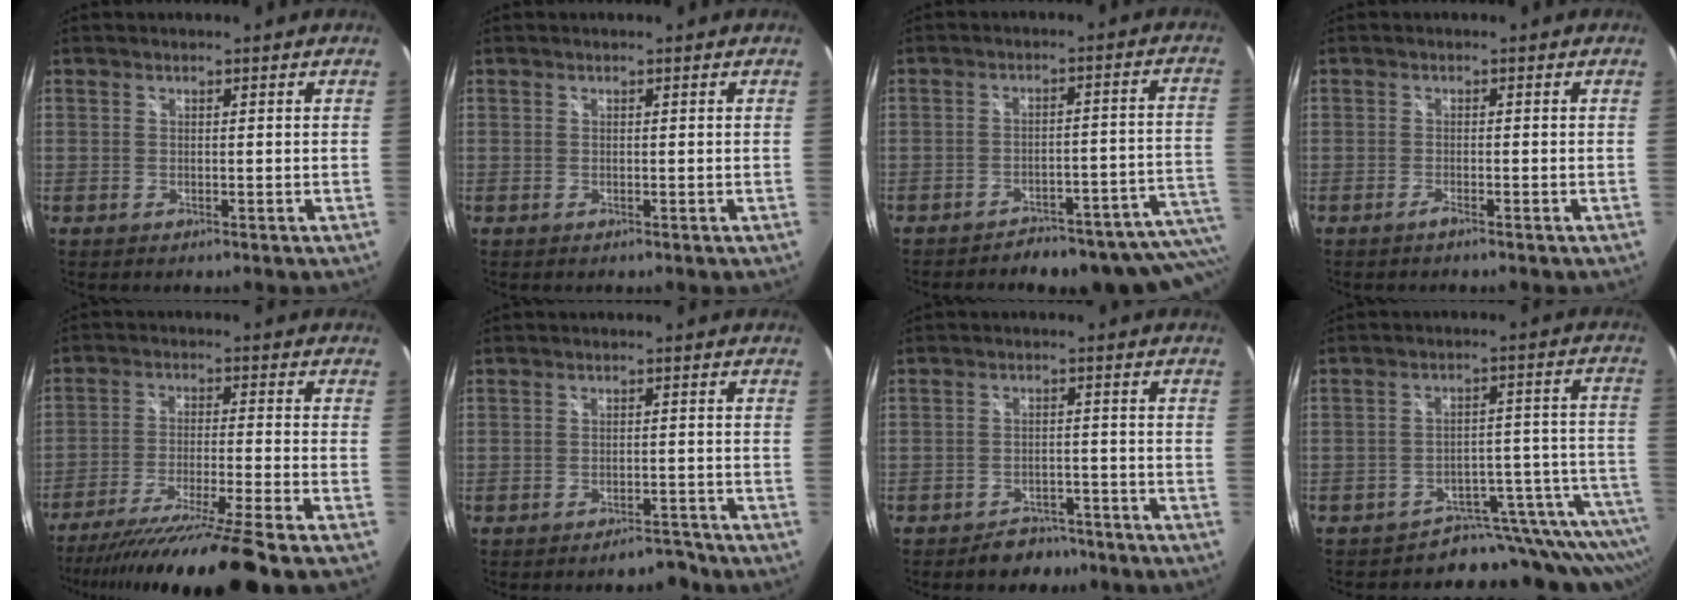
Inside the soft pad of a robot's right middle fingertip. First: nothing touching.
{"total": 0.0}
{"total": 17.8, "force": [-15.3, 4.8, 7.8], "torque": [-0.074, 0.000, -0.179]}
{"total": 1.1, "force": [-0.9, -0.1, 0.6], "torque": [-0.014, 0.001, -0.018]}
{"total": 17.3, "force": [-14.6, -2.7, 8.8], "torque": [-0.167, -0.039, -0.240]}
{"total": 3.3, "force": [-3.0, 1.0, 0.9], "torque": [-0.012, 0.008, -0.038]}
{"total": 5.9, "force": [-4.9, 3.1, 1.3], "torque": [-0.029, 0.014, -0.061]}
{"total": 14.6, "force": [-12.8, 5.8, 4.0], "torque": [-0.016, 0.020, -0.182]}